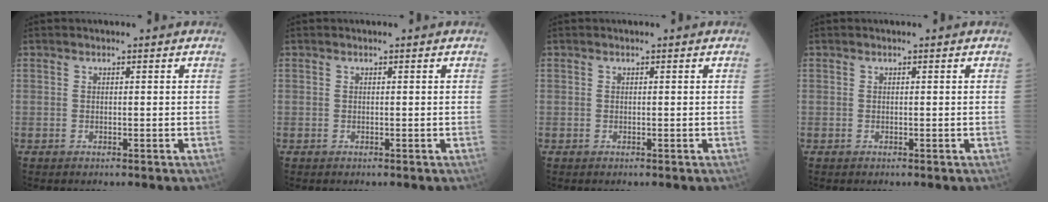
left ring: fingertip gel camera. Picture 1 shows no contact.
{"total": 0.0}
{"total": 0.0}
{"total": 0.0}